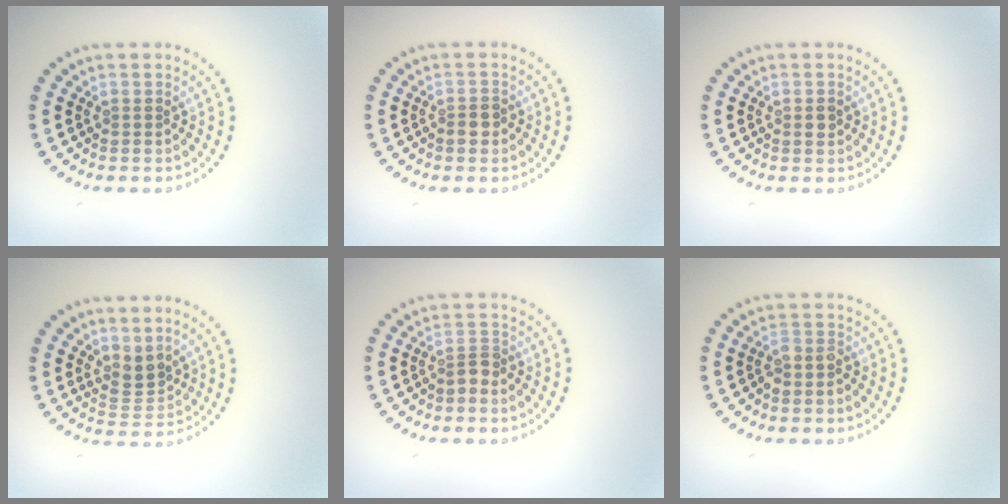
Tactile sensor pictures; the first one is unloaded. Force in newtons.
{"total": 1.4, "press": 1.3, "slide": 0.6}
{"total": 1.0, "press": 1.0, "slide": 0.2}
{"total": 2.3, "press": 1.7, "slide": 1.6}
{"total": 1.7, "press": 1.4, "slide": 1.0}
{"total": 1.7, "press": 1.5, "slide": 0.8}